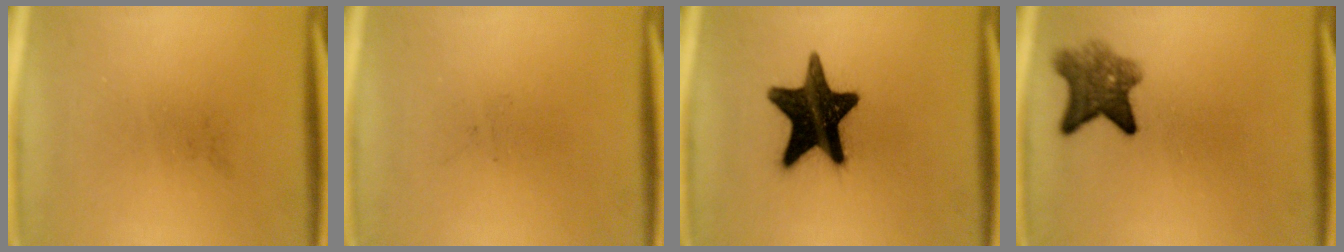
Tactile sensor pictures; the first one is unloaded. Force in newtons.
{"total": 0.0}
{"total": 17.5}
{"total": 6.0}